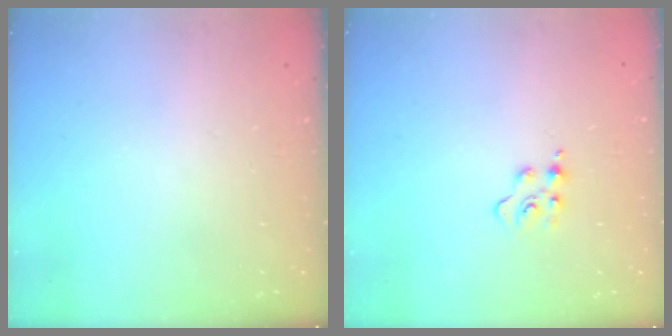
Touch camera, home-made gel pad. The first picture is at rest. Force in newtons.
{"total": 4.4, "press": 4.3, "slide": 0.4}